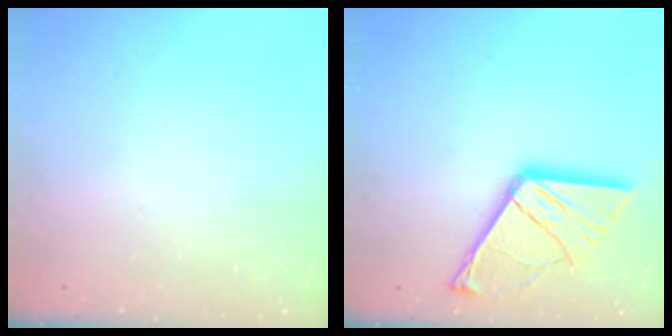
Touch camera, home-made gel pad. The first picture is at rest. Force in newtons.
{"total": 16.2, "press": 16.1, "slide": 1.4}